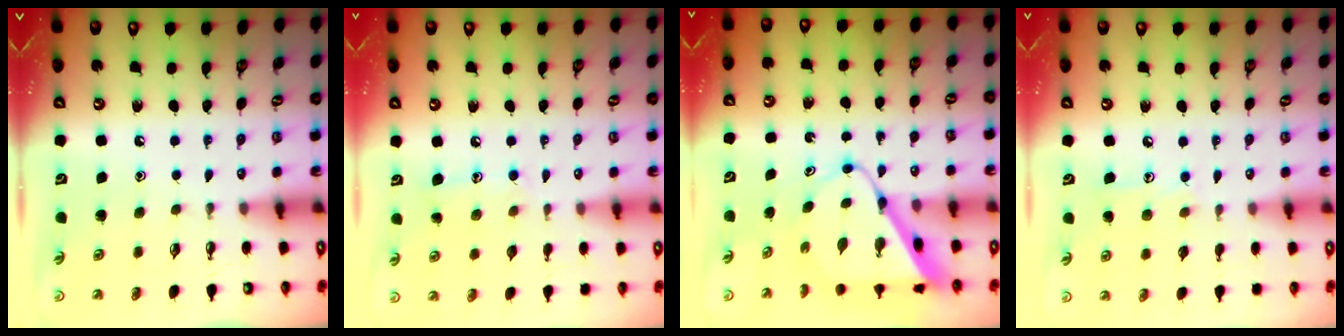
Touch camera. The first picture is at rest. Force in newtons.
{"total": 7.6, "press": 7.6, "slide": 0.5}
{"total": 9.9, "press": 9.9, "slide": 0.7}
{"total": 8.1, "press": 8.0, "slide": 0.5}